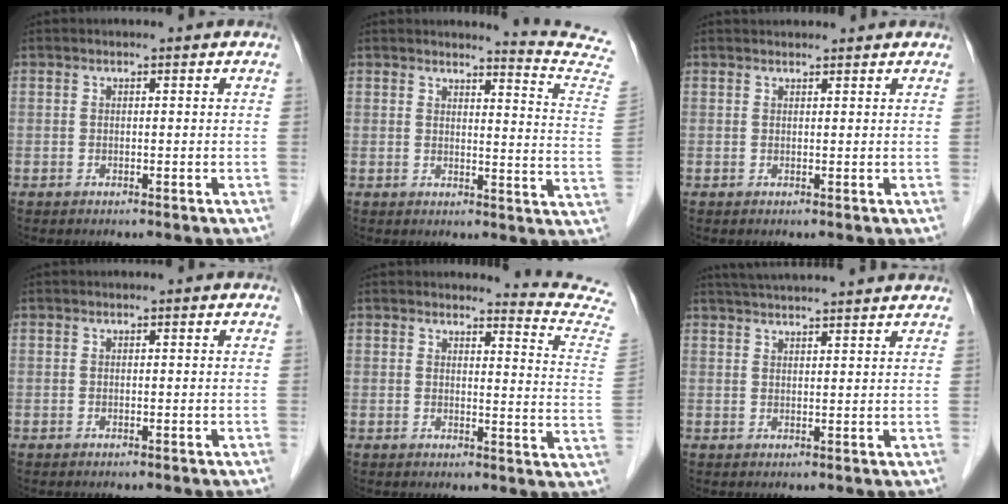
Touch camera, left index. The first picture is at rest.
{"total": 10.3, "force": [10.1, -2.0, 1.0], "torque": [-0.024, -0.104, 0.097]}
{"total": 4.0, "force": [3.9, 0.5, 0.8], "torque": [-0.011, 0.033, 0.050]}
{"total": 0.0}
{"total": 9.7, "force": [9.6, -1.4, 0.1], "torque": [-0.010, -0.106, 0.088]}
{"total": 13.1, "force": [12.0, 0.1, 5.2], "torque": [-0.090, 0.034, 0.162]}